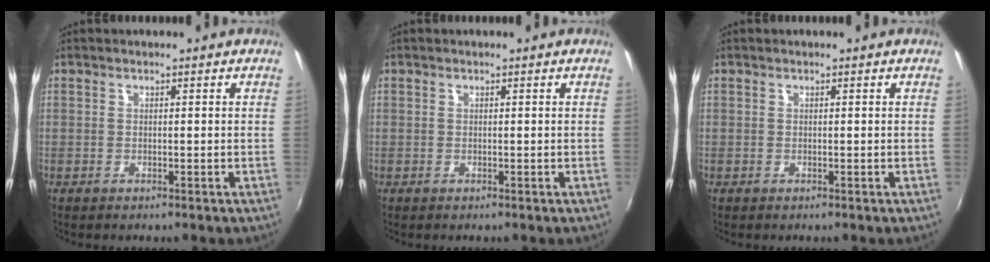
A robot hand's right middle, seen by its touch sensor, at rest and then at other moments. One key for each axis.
{"total": 0.0}
{"total": 0.0}